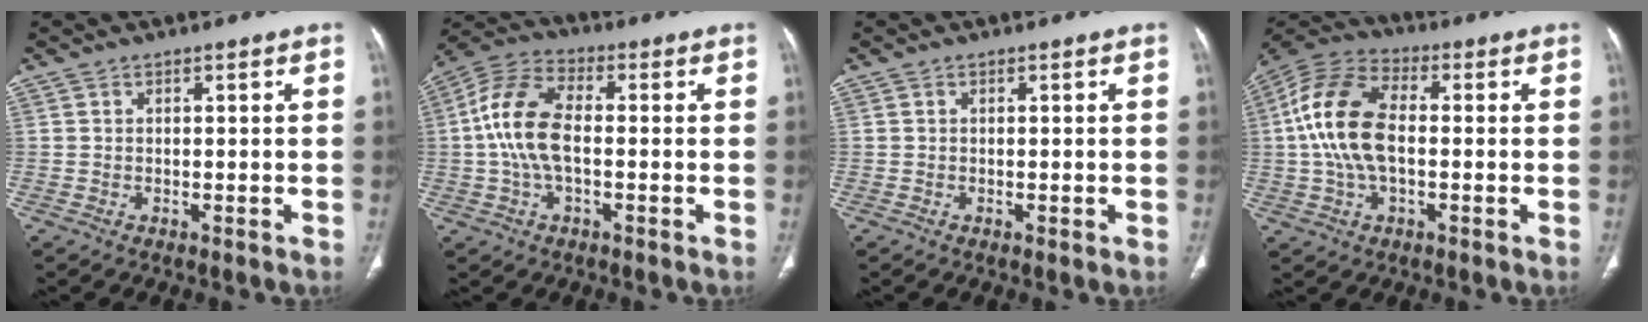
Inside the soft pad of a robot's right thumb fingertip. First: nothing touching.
{"total": 11.6, "force": [-0.4, 6.3, 9.8], "torque": [-0.206, 0.031, -0.012]}
{"total": 0.6, "force": [-0.1, 0.2, 0.6], "torque": [-0.007, -0.002, 0.000]}
{"total": 14.5, "force": [0.1, 8.4, 11.8], "torque": [-0.239, 0.029, -0.005]}